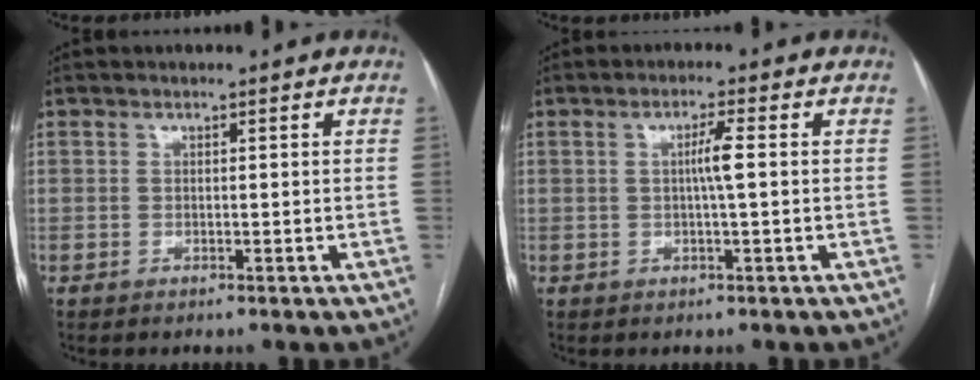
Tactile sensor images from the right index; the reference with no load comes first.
{"total": 2.9, "force": [0.3, -0.3, 2.9], "torque": [-0.053, 0.001, 0.005]}